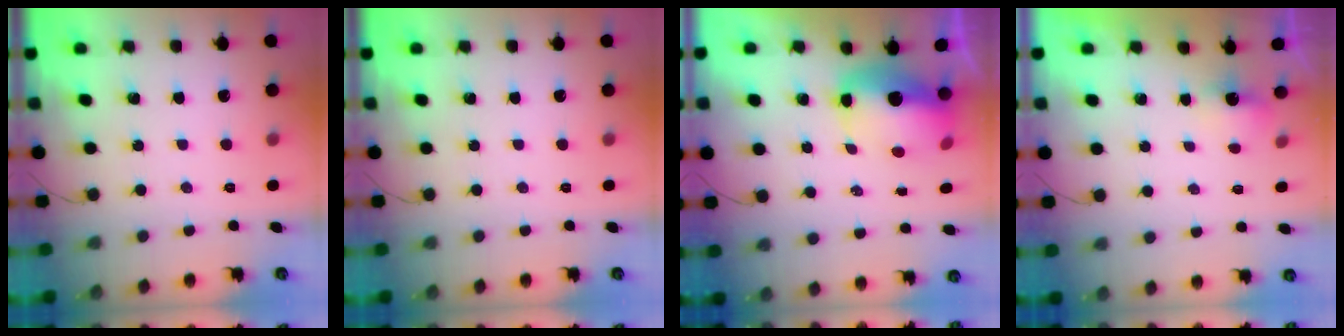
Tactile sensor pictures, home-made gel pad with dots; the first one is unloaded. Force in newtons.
{"total": 0.0}
{"total": 12.2, "press": 12.0, "slide": 2.6}
{"total": 2.0, "press": 1.8, "slide": 0.8}